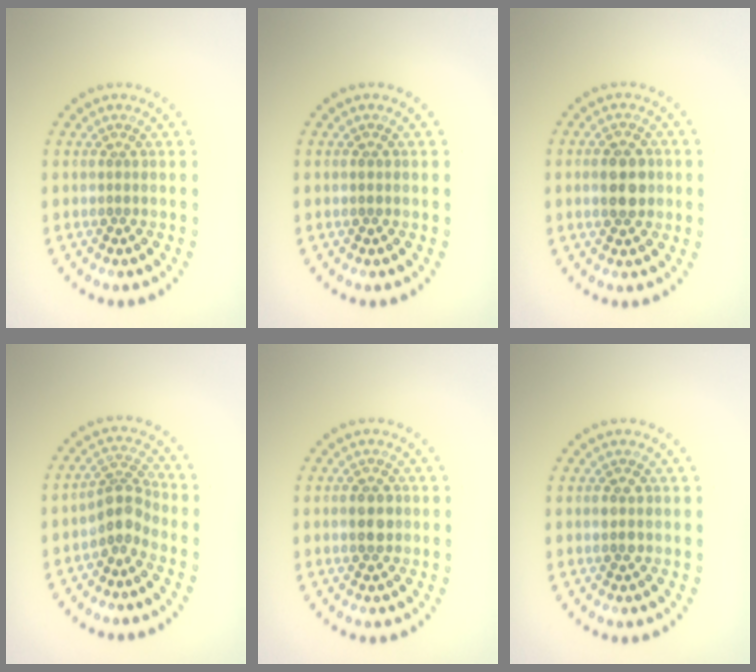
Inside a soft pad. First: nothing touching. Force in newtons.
{"total": 0.8, "press": 0.7, "slide": 0.1}
{"total": 3.6, "press": 3.6, "slide": 0.1}
{"total": 2.8, "press": 2.1, "slide": 1.8}
{"total": 2.4, "press": 2.4, "slide": 0.1}
{"total": 1.7, "press": 1.7, "slide": 0.1}